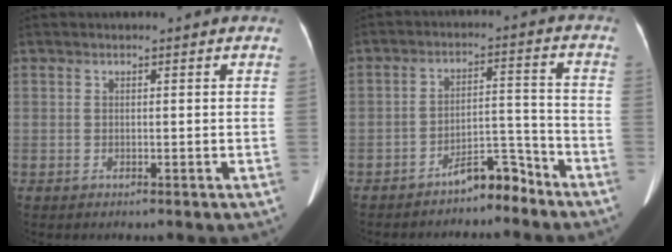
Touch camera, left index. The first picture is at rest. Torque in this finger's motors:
{"motor_torque": [-0.18, 0.38, 0.02, 0.00]}